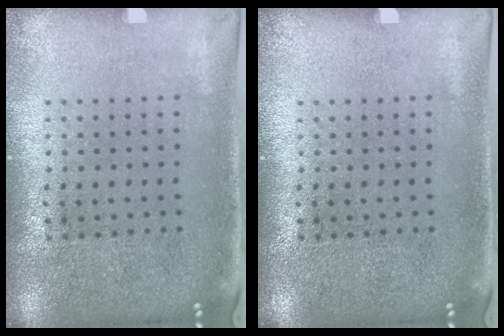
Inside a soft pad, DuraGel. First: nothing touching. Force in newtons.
{"total": 0.0}